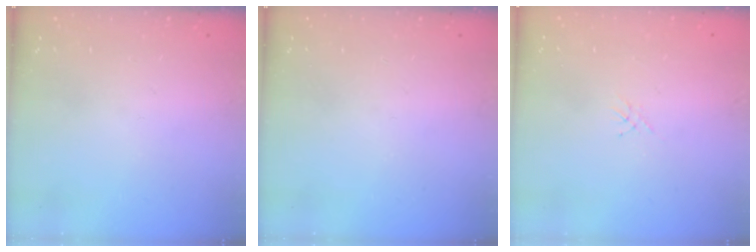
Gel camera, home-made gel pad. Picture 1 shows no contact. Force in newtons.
{"total": 0.0}
{"total": 1.3, "press": 1.2, "slide": 0.4}